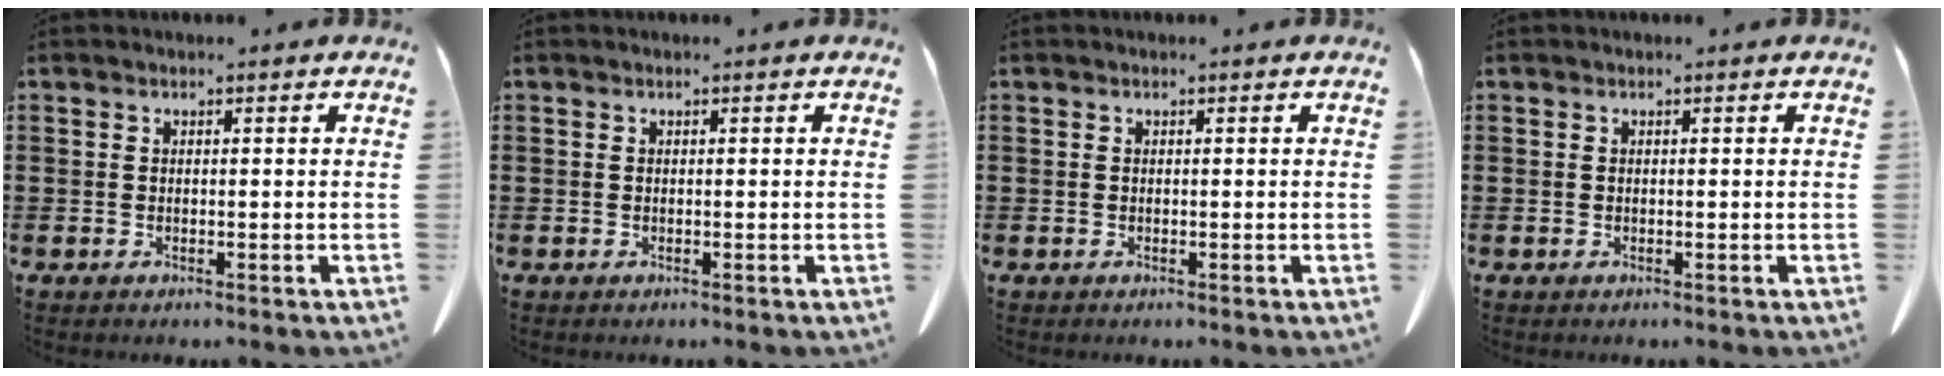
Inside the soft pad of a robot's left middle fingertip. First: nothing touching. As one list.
[{"total": 0.0}, {"total": 0.0}, {"total": 0.0}]